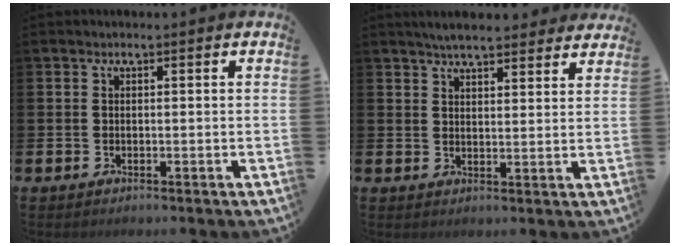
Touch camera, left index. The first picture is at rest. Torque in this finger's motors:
{"motor_torque": [1.04, -1.09, 0.50, 0.05]}